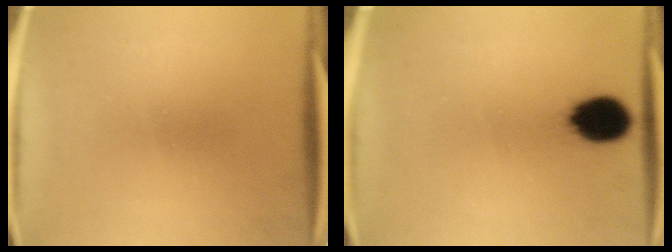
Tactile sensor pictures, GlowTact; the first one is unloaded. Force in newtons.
{"total": 10.4}